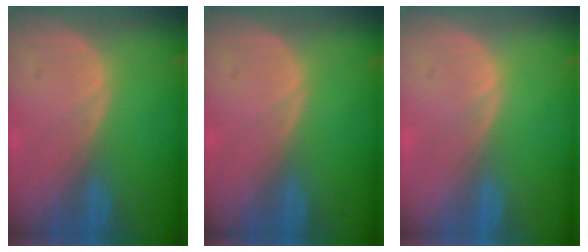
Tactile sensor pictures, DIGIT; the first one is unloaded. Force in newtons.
{"total": 0.0}
{"total": 0.0}